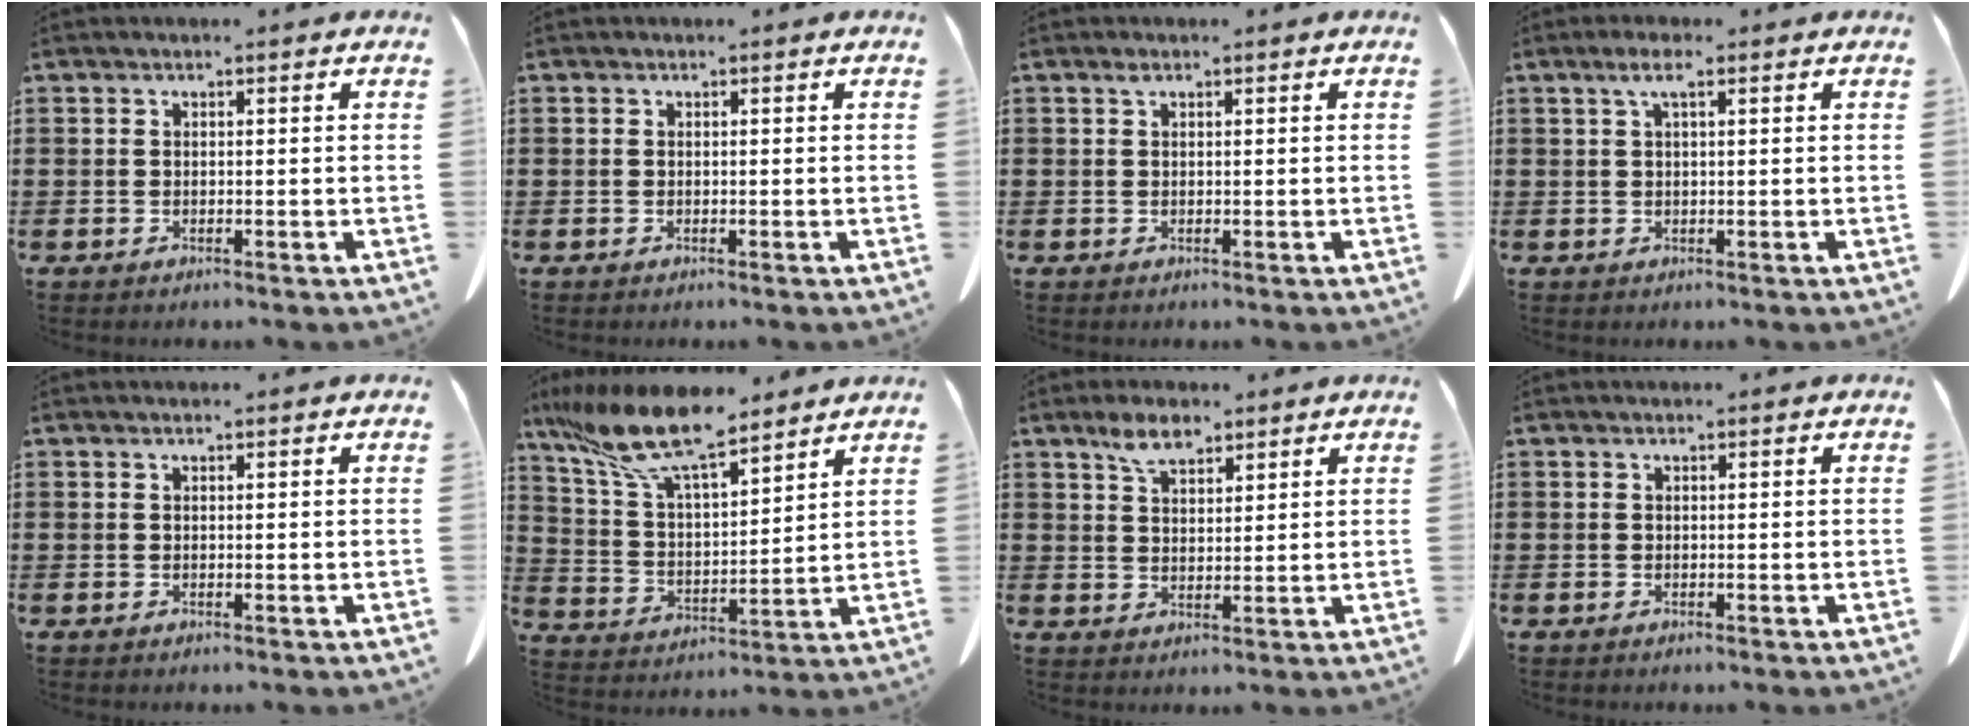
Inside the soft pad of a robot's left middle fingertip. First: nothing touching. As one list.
[{"total": 0.0}, {"total": 0.7, "force": [0.4, 0.3, 0.5], "torque": [-0.012, 0.000, 0.008]}, {"total": 2.8, "force": [1.3, 0.6, 2.4], "torque": [-0.050, 0.005, 0.021]}, {"total": 0.0}, {"total": 12.6, "force": [9.7, 2.3, 7.7], "torque": [-0.192, -0.048, 0.168]}, {"total": 4.5, "force": [3.2, 2.0, 2.6], "torque": [-0.059, 0.007, 0.058]}, {"total": 0.0}]